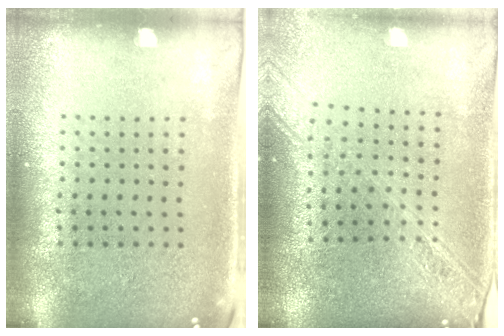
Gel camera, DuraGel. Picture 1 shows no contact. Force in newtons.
{"total": 2.3, "press": 1.9, "slide": 1.2}